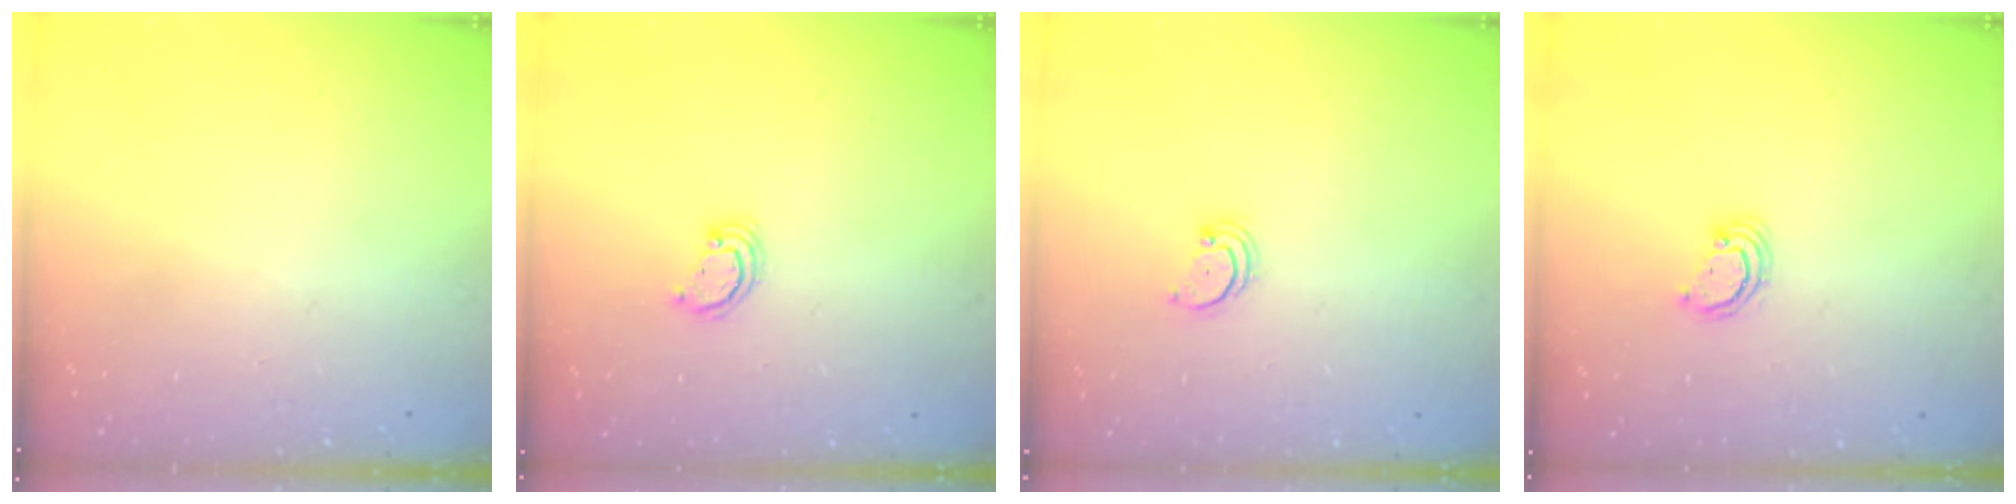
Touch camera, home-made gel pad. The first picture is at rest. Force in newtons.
{"total": 2.6, "press": 2.6, "slide": 0.3}
{"total": 2.2, "press": 2.2, "slide": 0.2}
{"total": 2.9, "press": 2.9, "slide": 0.3}